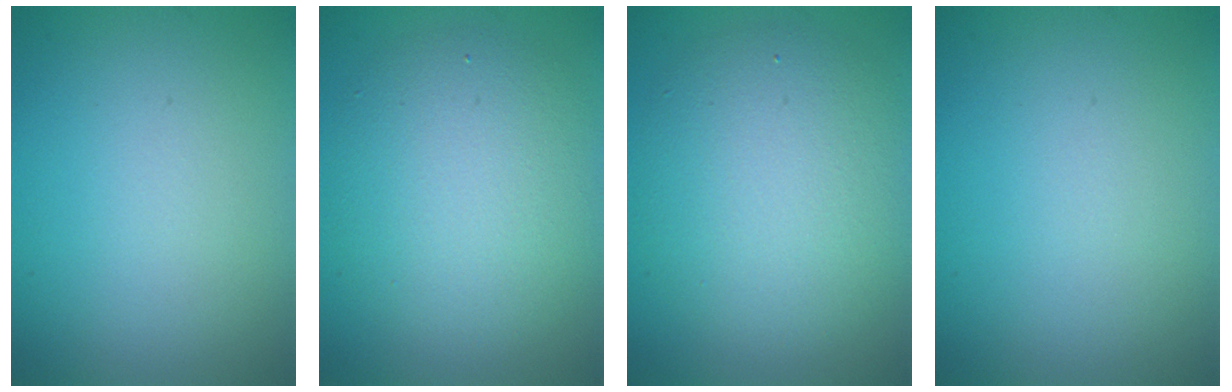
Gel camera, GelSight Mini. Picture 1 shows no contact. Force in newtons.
{"total": 5.9, "press": 5.9, "slide": 0.6}
{"total": 6.4, "press": 6.4, "slide": 0.2}
{"total": 0.0}